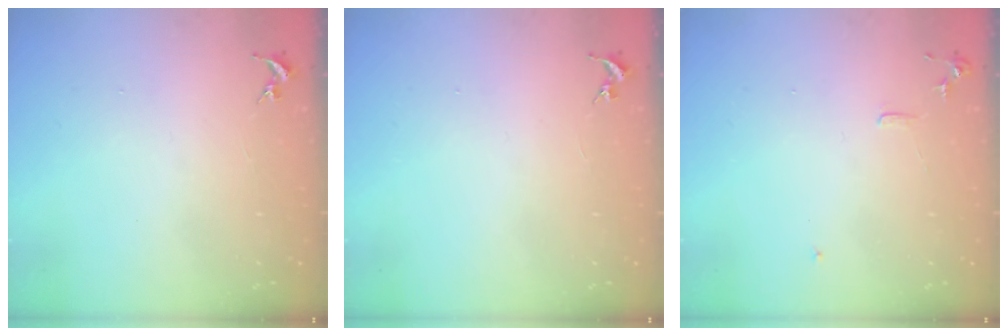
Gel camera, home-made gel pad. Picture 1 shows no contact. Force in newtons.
{"total": 0.0}
{"total": 6.0, "press": 6.0, "slide": 0.7}